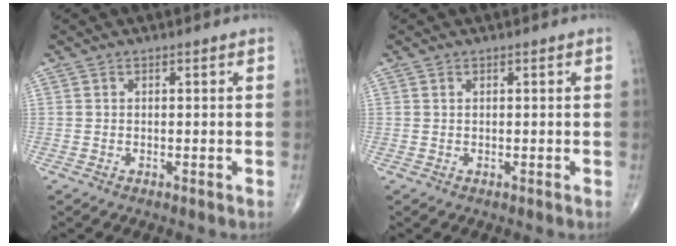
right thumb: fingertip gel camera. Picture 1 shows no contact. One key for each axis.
{"total": 0.0}